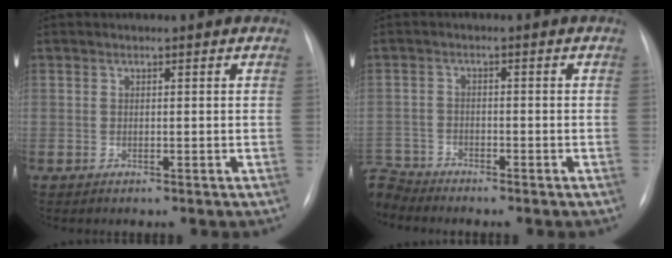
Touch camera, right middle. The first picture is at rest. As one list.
[{"total": 5.1, "force": [-5.0, 0.8, -0.4], "torque": [0.009, -0.004, -0.100]}]